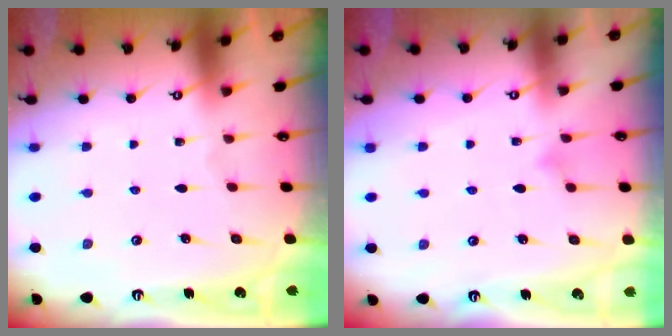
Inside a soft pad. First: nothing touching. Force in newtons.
{"total": 5.6, "press": 5.5, "slide": 0.5}